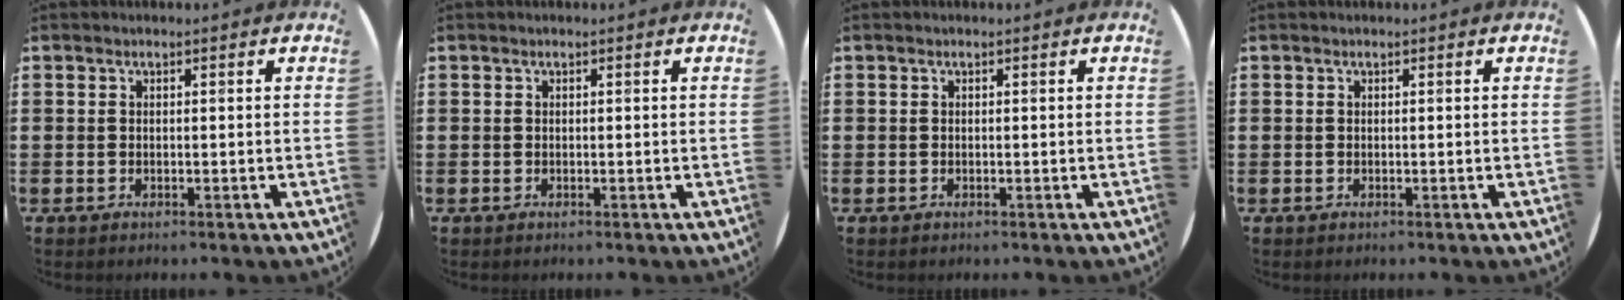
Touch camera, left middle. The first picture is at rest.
{"total": 0.0}
{"total": 0.0}
{"total": 0.0}